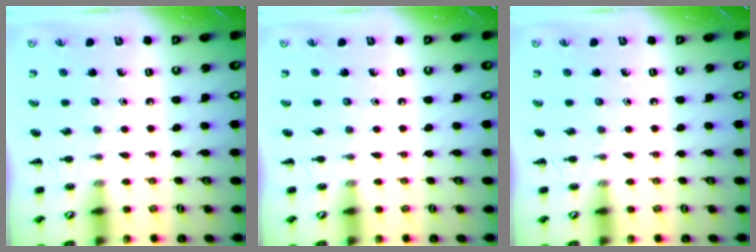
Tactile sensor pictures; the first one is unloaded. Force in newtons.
{"total": 0.0}
{"total": 0.0}